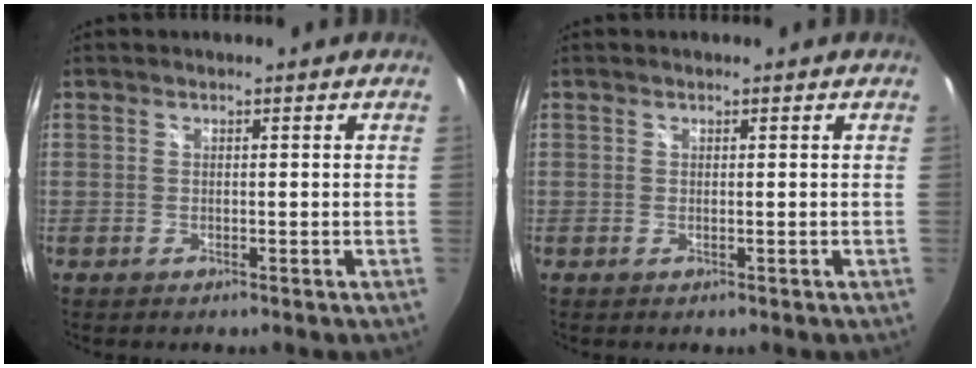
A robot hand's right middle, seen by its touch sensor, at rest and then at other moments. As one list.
[{"total": 0.0}]